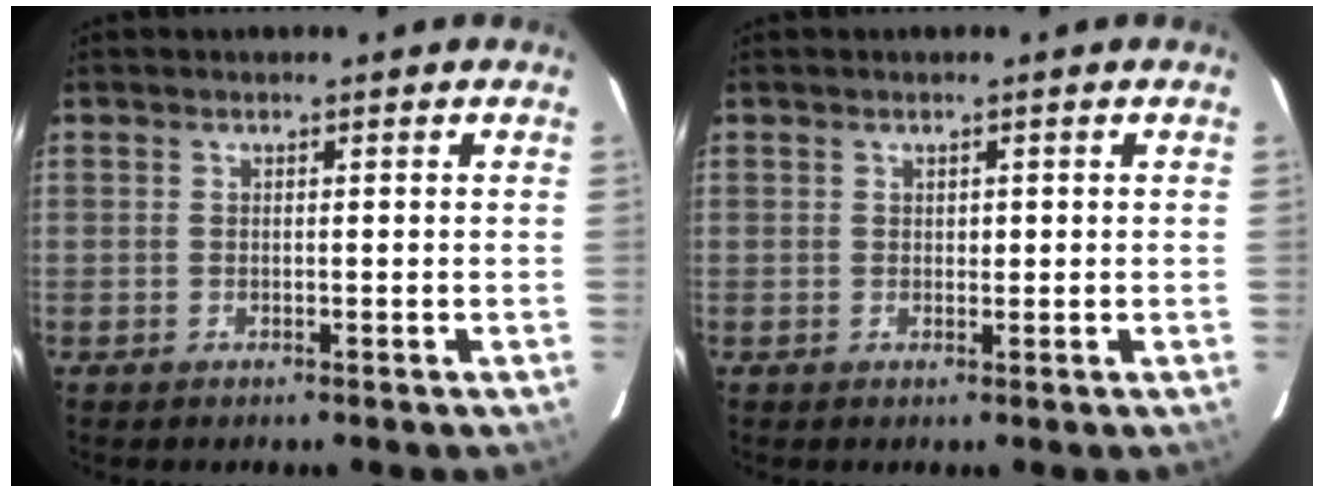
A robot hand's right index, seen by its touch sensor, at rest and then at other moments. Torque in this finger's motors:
{"motor_torque": [0.09, 0.04, 0.04, 0.02]}